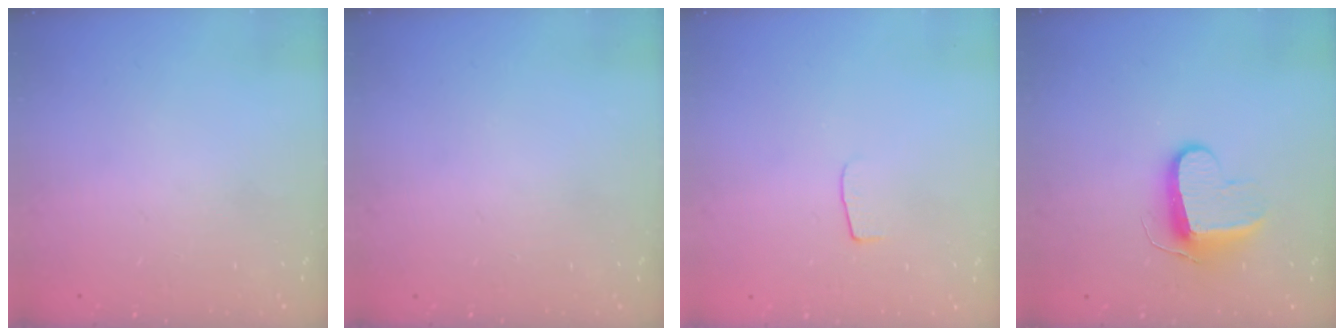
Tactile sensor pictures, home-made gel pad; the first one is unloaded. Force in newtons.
{"total": 0.0}
{"total": 4.0, "press": 4.0, "slide": 0.2}
{"total": 9.3, "press": 9.3, "slide": 0.3}